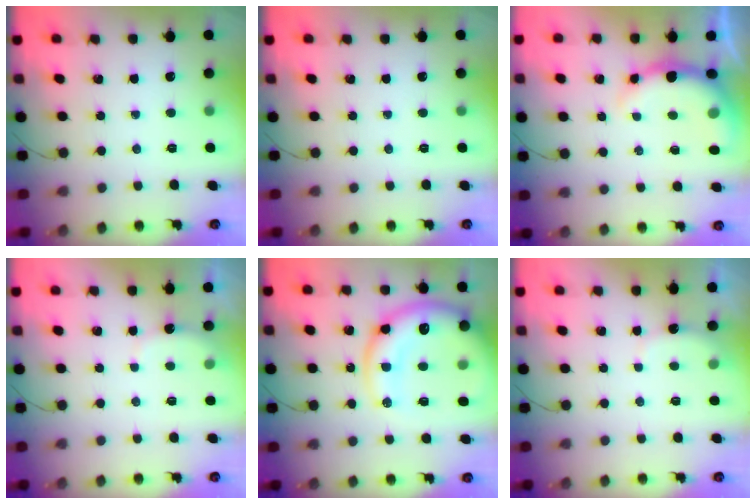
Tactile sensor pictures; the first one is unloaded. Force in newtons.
{"total": 0.0}
{"total": 7.2, "press": 7.1, "slide": 1.3}
{"total": 3.0, "press": 2.9, "slide": 0.8}
{"total": 19.4, "press": 18.9, "slide": 4.4}
{"total": 3.0, "press": 2.9, "slide": 0.8}